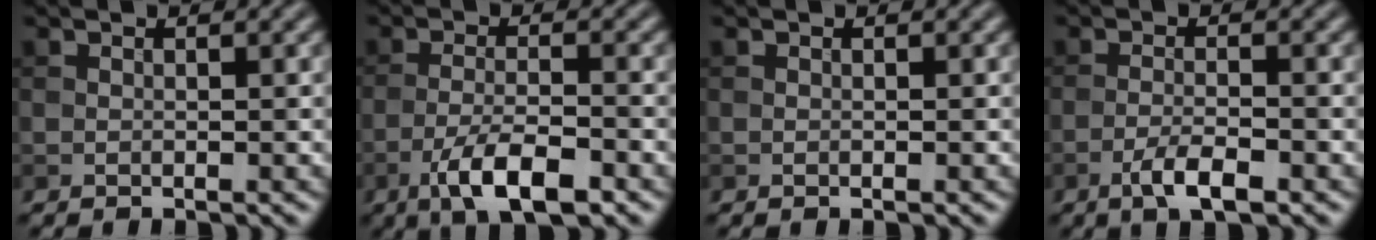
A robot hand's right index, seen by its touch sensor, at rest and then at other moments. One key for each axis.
{"total": 5.8, "fx": -3.4, "fy": 1.7, "fz": 4.5, "tx": -0.084, "ty": -0.002, "tz": -0.063}
{"total": 0.0}
{"total": 3.3, "fx": -1.9, "fy": 0.8, "fz": 2.6, "tx": -0.052, "ty": 0.002, "tz": -0.039}